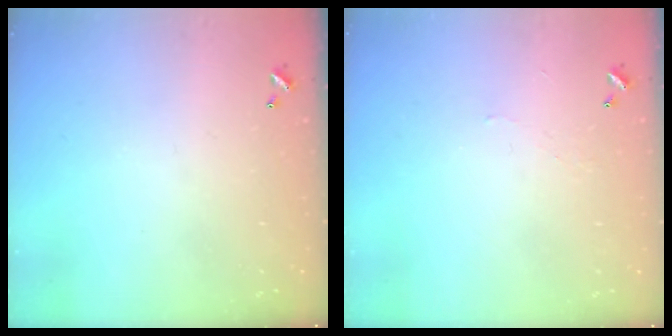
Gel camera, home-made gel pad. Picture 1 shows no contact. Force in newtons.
{"total": 2.1, "press": 2.1, "slide": 0.6}